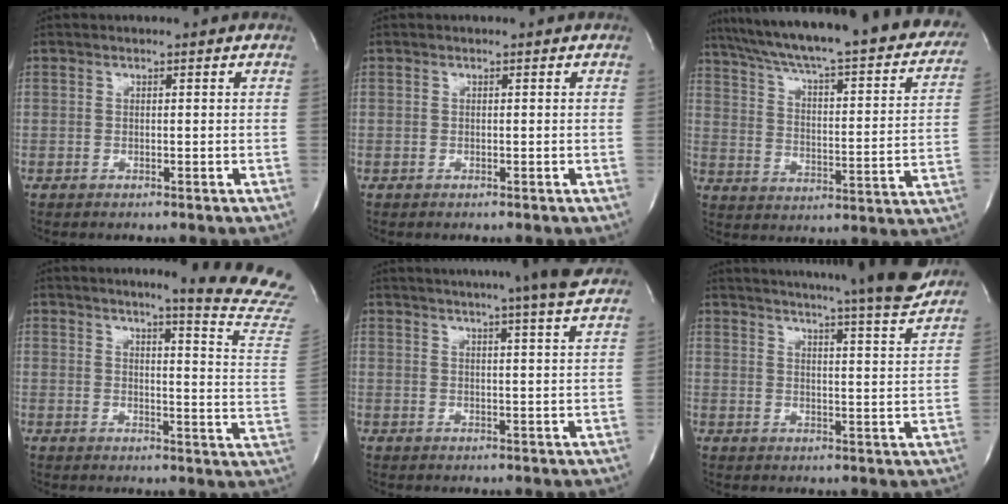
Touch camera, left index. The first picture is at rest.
{"total": 0.0}
{"total": 32.7, "force": [27.0, 5.2, 17.7], "torque": [-0.264, -0.050, 0.341]}
{"total": 15.6, "force": [14.0, -1.7, 6.8], "torque": [-0.089, -0.118, 0.147]}
{"total": 15.6, "force": [13.7, -0.9, 7.3], "torque": [-0.124, -0.014, 0.172]}
{"total": 21.1, "force": [19.3, 0.0, 8.5], "torque": [-0.136, -0.052, 0.243]}